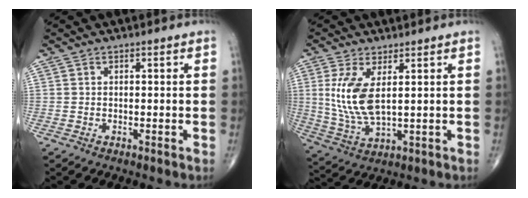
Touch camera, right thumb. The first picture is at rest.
{"total": 9.9, "force": [2.1, 4.0, 8.7], "torque": [-0.192, -0.017, 0.054]}